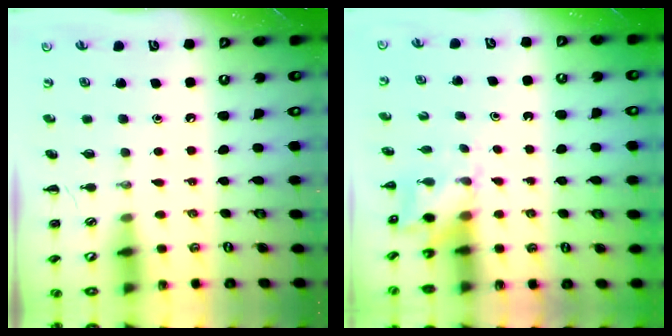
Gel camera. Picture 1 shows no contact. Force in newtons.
{"total": 2.3, "press": 2.3, "slide": 0.6}